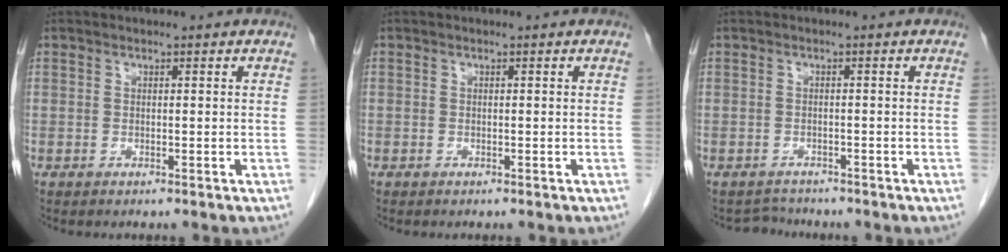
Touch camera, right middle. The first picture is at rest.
{"total": 0.0}
{"total": 2.0, "force": [-1.9, 0.4, -0.7], "torque": [0.007, -0.009, -0.029]}